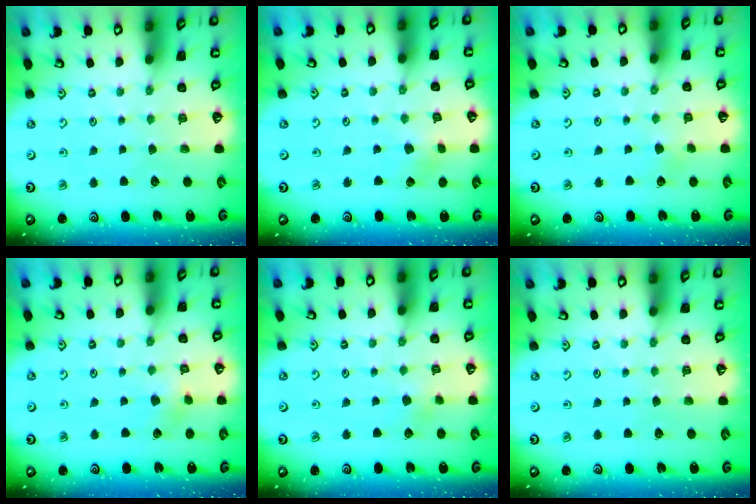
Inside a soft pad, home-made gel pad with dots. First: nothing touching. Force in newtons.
{"total": 2.3, "press": 2.3, "slide": 0.3}
{"total": 1.4, "press": 1.4, "slide": 0.1}
{"total": 3.6, "press": 3.6, "slide": 0.1}
{"total": 2.9, "press": 2.8, "slide": 0.9}
{"total": 0.0}